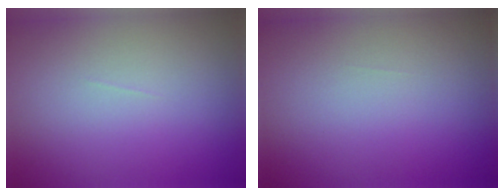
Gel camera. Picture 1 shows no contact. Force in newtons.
{"total": 0.0}